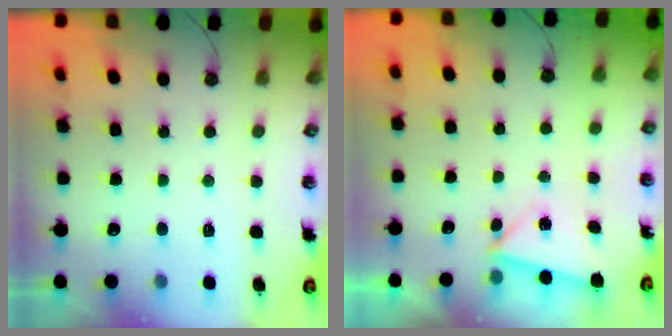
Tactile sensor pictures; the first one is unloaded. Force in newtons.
{"total": 2.5, "press": 1.9, "slide": 1.6}